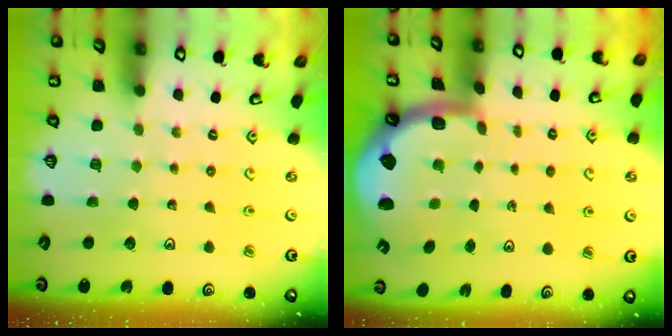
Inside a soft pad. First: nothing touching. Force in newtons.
{"total": 3.5, "press": 2.4, "slide": 2.6}